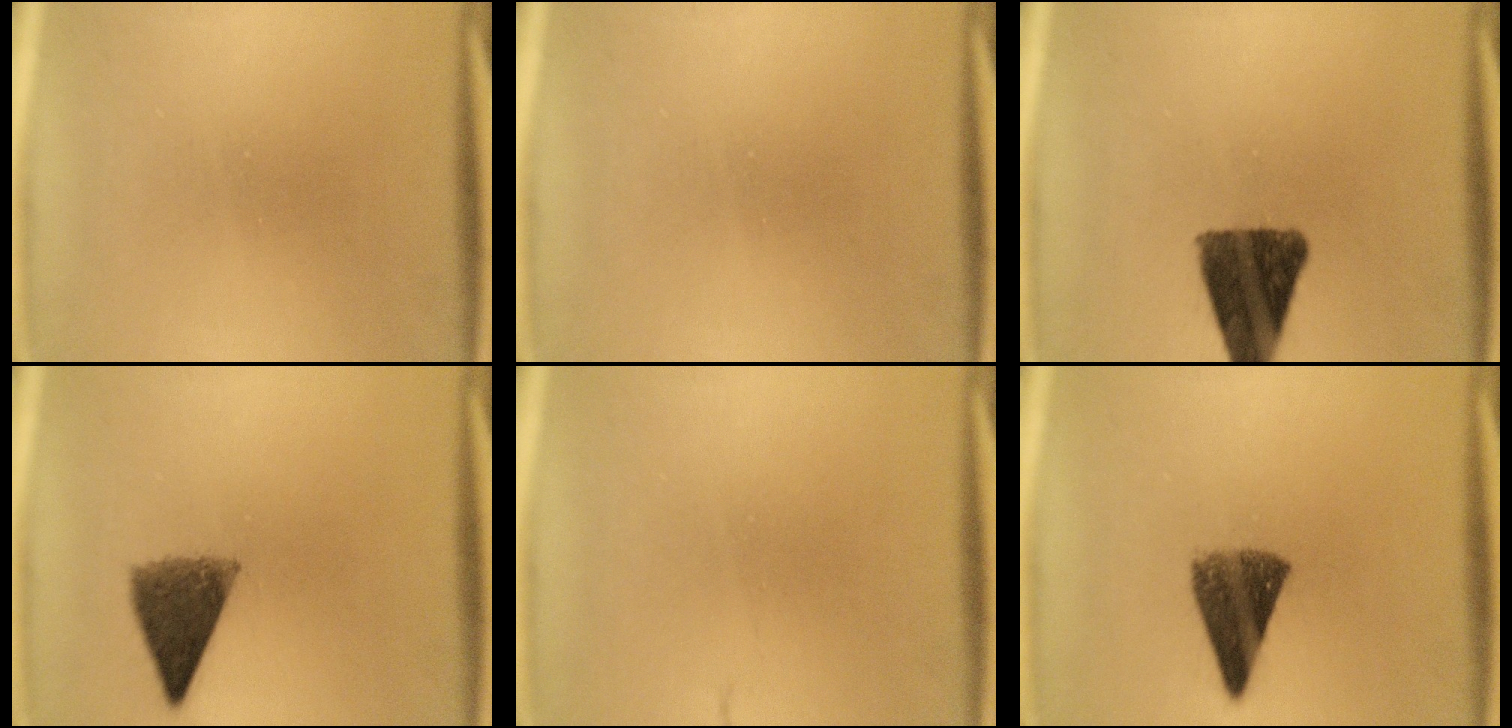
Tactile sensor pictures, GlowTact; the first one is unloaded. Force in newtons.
{"total": 0.0}
{"total": 12.3}
{"total": 7.4}
{"total": 1.6}
{"total": 8.4}